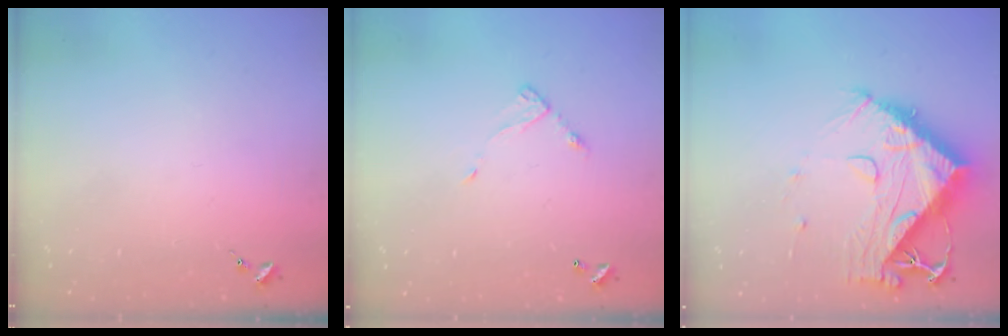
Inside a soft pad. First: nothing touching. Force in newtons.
{"total": 5.8, "press": 5.8, "slide": 0.3}
{"total": 14.2, "press": 14.1, "slide": 1.2}